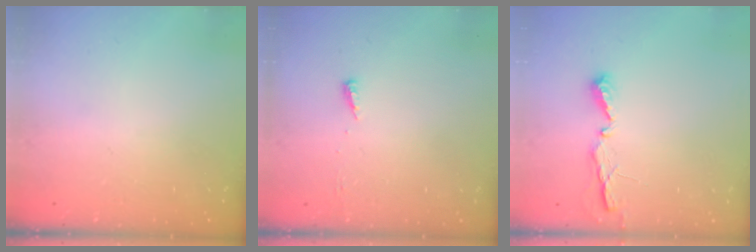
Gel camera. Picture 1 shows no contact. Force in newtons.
{"total": 3.7, "press": 3.7, "slide": 0.5}
{"total": 4.5, "press": 4.5, "slide": 0.4}